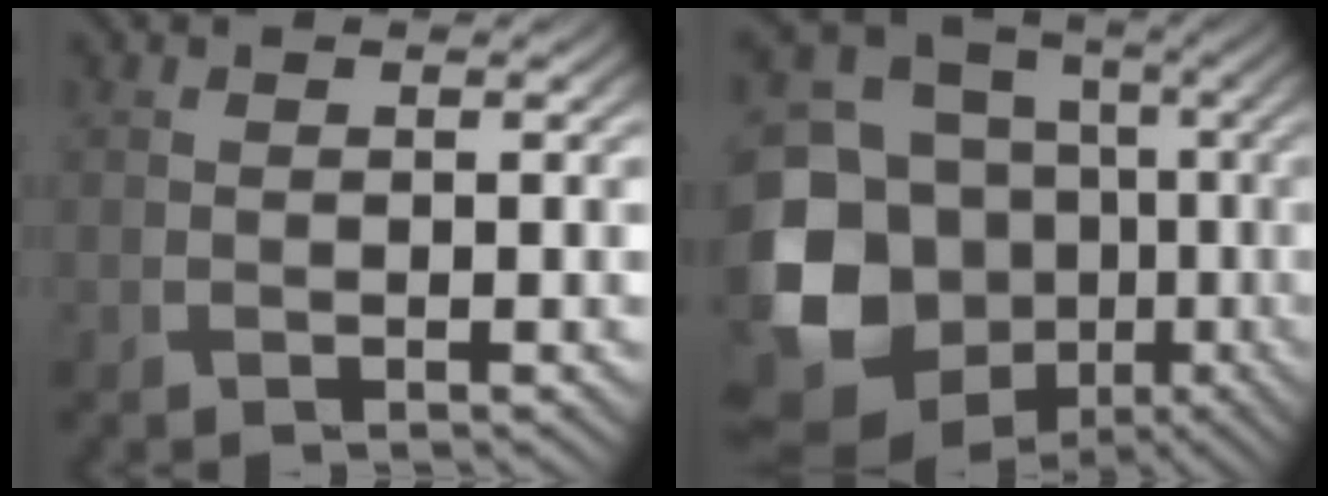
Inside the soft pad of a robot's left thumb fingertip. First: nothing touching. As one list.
[{"total": 18.8, "force": [-4.5, 16.3, 8.2], "torque": [-0.249, -0.046, -0.071]}]